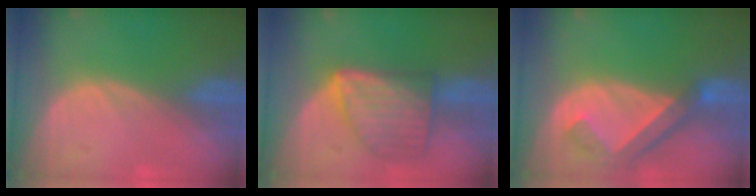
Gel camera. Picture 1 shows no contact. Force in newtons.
{"total": 7.9, "press": 7.9, "slide": 0.3}
{"total": 6.4, "press": 5.8, "slide": 2.7}